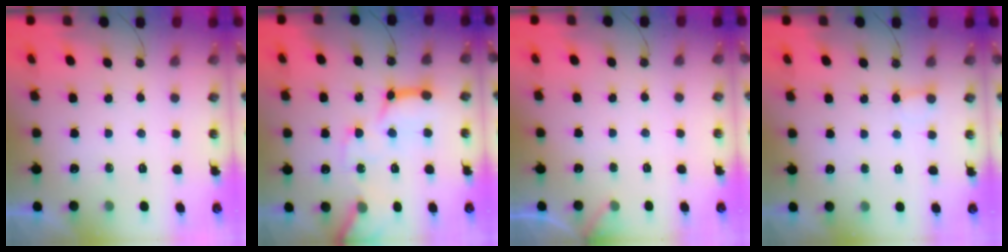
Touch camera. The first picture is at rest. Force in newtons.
{"total": 15.7, "press": 15.5, "slide": 2.2}
{"total": 4.5, "press": 4.5, "slide": 0.3}
{"total": 3.7, "press": 3.7, "slide": 0.3}